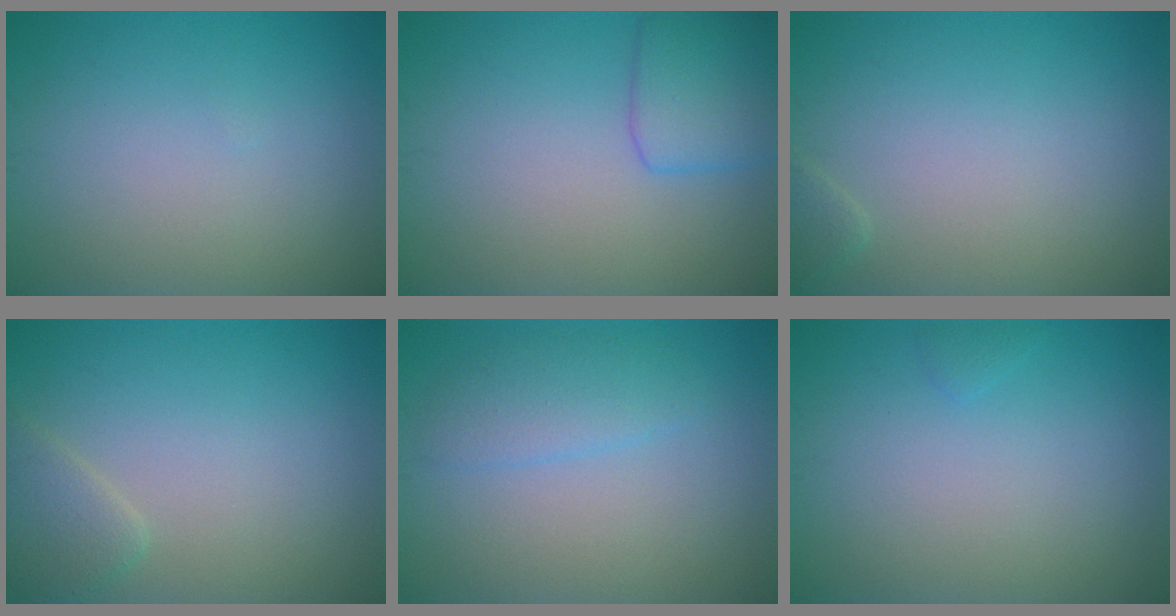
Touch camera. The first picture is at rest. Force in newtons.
{"total": 3.4, "press": 3.4, "slide": 0.2}
{"total": 0.8, "press": 0.8, "slide": 0.1}
{"total": 2.3, "press": 2.3, "slide": 0.2}
{"total": 2.3, "press": 2.3, "slide": 0.0}
{"total": 0.5, "press": 0.5, "slide": 0.0}